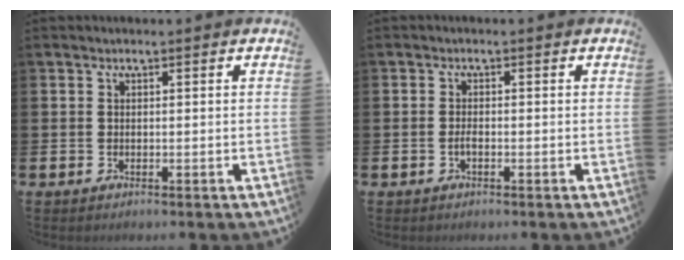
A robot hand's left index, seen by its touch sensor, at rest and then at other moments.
{"total": 1.0, "force": [-0.5, 0.3, 0.8], "torque": [-0.019, -0.001, -0.008]}